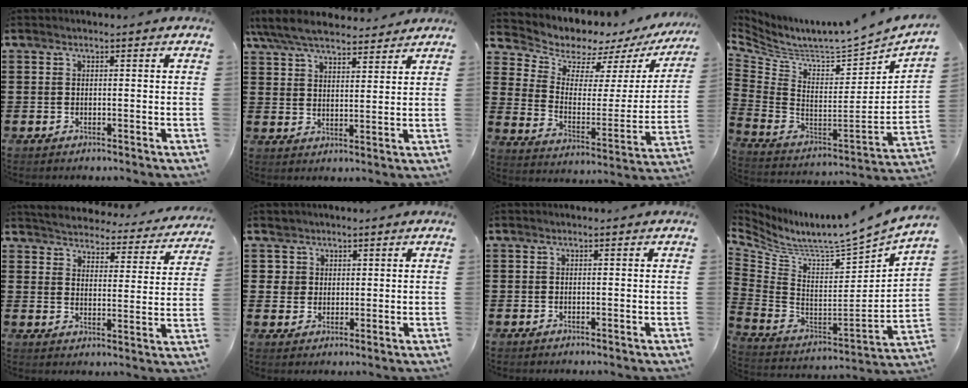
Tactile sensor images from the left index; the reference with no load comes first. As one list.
[{"total": 7.0, "force": [6.3, 1.7, 2.6], "torque": [-0.072, -0.017, 0.116]}, {"total": 5.5, "force": [5.1, 2.0, 0.3], "torque": [-0.037, -0.051, 0.085]}, {"total": 3.5, "force": [3.4, 0.0, 1.0], "torque": [-0.047, -0.055, 0.049]}, {"total": 3.9, "force": [3.9, -0.2, 0.1], "torque": [-0.028, -0.035, 0.062]}, {"total": 3.6, "force": [1.7, 3.1, 0.0], "torque": [-0.009, 0.008, 0.029]}, {"total": 0.0}, {"total": 5.2, "force": [4.7, 0.4, 2.1], "torque": [-0.060, -0.058, 0.067]}]